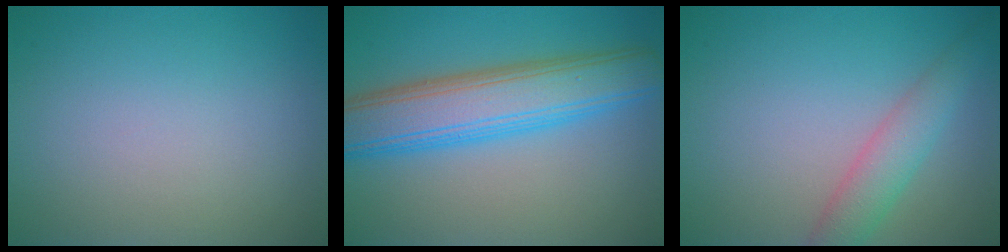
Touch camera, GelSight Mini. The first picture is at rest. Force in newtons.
{"total": 7.9, "press": 7.9, "slide": 0.1}
{"total": 3.1, "press": 3.1, "slide": 0.1}